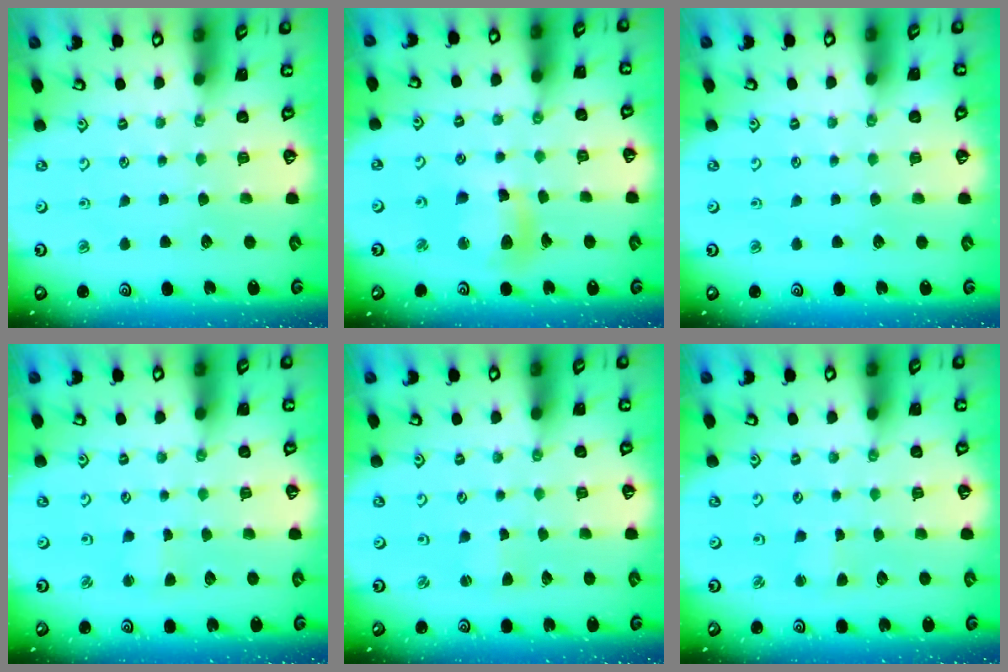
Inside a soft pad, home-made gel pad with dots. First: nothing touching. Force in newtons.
{"total": 11.7, "press": 11.5, "slide": 1.9}
{"total": 0.0}
{"total": 1.8, "press": 1.7, "slide": 0.3}
{"total": 1.7, "press": 1.7, "slide": 0.3}
{"total": 1.8, "press": 1.7, "slide": 0.3}